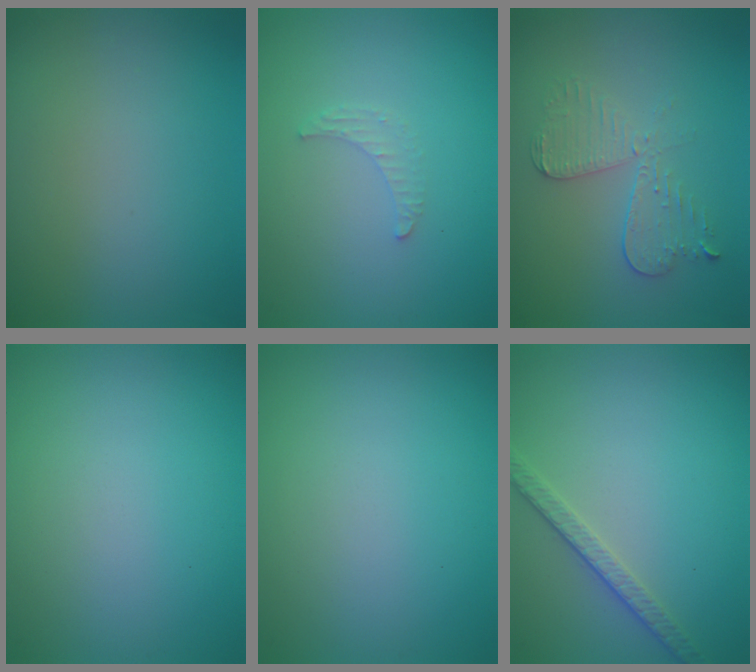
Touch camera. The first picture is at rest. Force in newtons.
{"total": 1.1, "press": 1.1, "slide": 0.3}
{"total": 3.4, "press": 3.0, "slide": 1.7}
{"total": 0.0}
{"total": 0.0}
{"total": 2.5, "press": 2.2, "slide": 1.2}